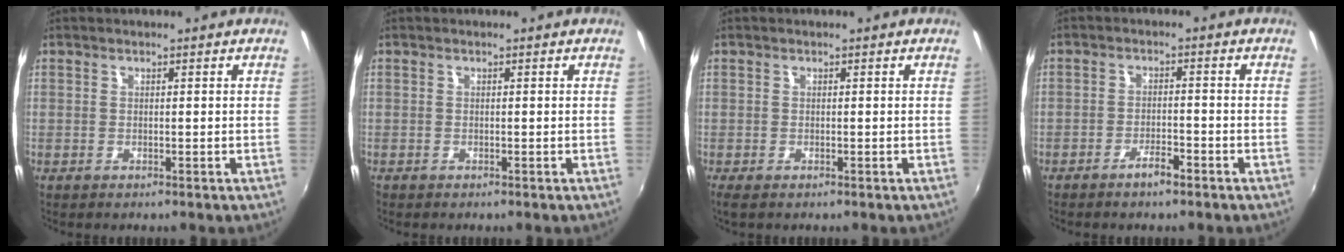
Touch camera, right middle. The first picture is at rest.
{"total": 0.0}
{"total": 1.2, "force": [-0.7, 0.4, 0.8], "torque": [-0.019, -0.005, -0.009]}
{"total": 3.0, "force": [-2.3, 0.6, 1.8], "torque": [-0.044, 0.001, -0.040]}